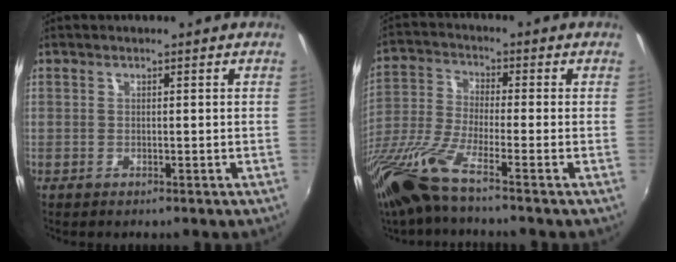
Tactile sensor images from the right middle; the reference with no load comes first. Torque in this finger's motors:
{"motor_torque": [1.11, -1.03, 0.76, 0.21]}